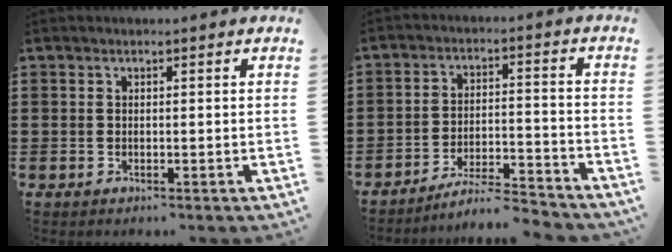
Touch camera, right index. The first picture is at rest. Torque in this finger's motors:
{"motor_torque": [1.22, 0.92, -0.02, -0.01]}